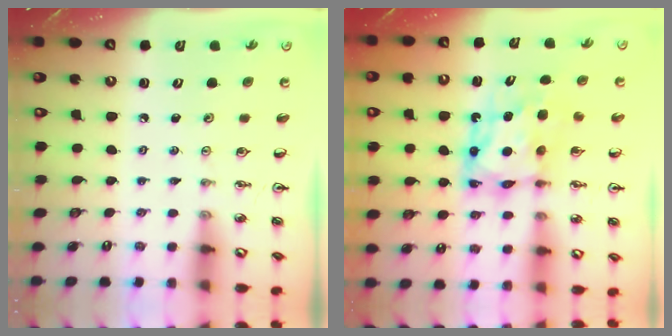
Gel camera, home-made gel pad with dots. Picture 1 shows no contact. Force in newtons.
{"total": 8.9, "press": 8.8, "slide": 0.9}